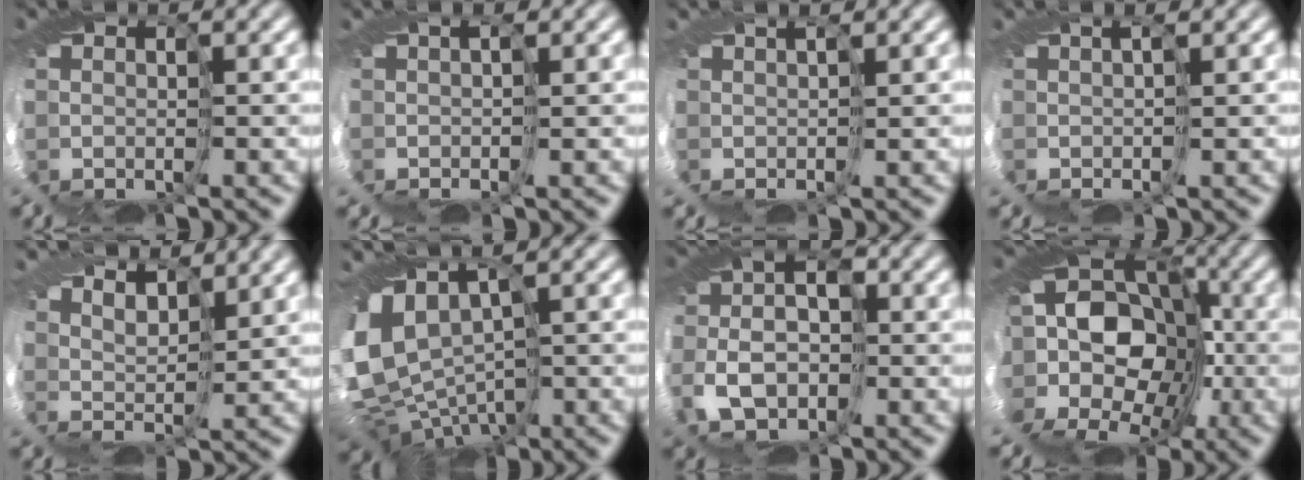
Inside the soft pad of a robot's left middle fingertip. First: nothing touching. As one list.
[{"total": 1.4, "force": [0.4, -1.3, -0.3], "torque": [0.028, 0.012, -0.003]}, {"total": 2.7, "force": [1.3, -2.2, -0.9], "torque": [0.029, 0.020, 0.002]}, {"total": 2.4, "force": [0.4, -2.2, -0.7], "torque": [0.030, 0.017, -0.004]}, {"total": 5.2, "force": [5.0, -1.1, 0.0], "torque": [-0.003, 0.019, 0.045]}, {"total": 6.3, "force": [-1.7, 4.0, 4.5], "torque": [-0.102, -0.019, -0.025]}, {"total": 3.9, "force": [-1.4, 2.1, 2.9], "torque": [-0.080, -0.003, -0.052]}, {"total": 12.9, "force": [-1.7, 10.0, 8.0], "torque": [-0.126, 0.028, -0.084]}]